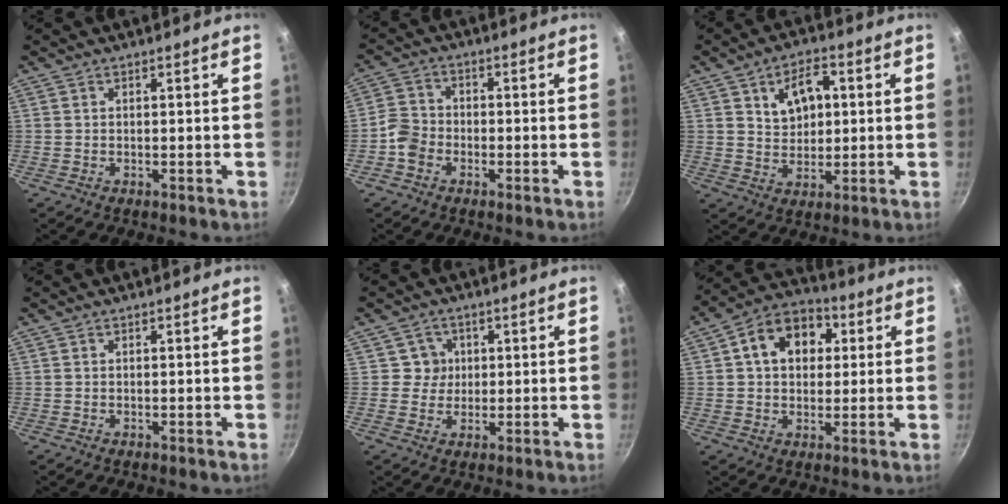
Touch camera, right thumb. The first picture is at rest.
{"total": 4.6, "force": [-2.3, 3.5, 1.8], "torque": [-0.025, 0.023, -0.053]}
{"total": 8.7, "force": [2.4, 5.9, 5.9], "torque": [-0.069, -0.001, 0.042]}
{"total": 0.0}
{"total": 3.9, "force": [0.8, 3.8, 0.4], "torque": [0.025, 0.002, 0.008]}
{"total": 12.7, "force": [3.2, 9.4, 7.9], "torque": [-0.093, 0.019, 0.034]}